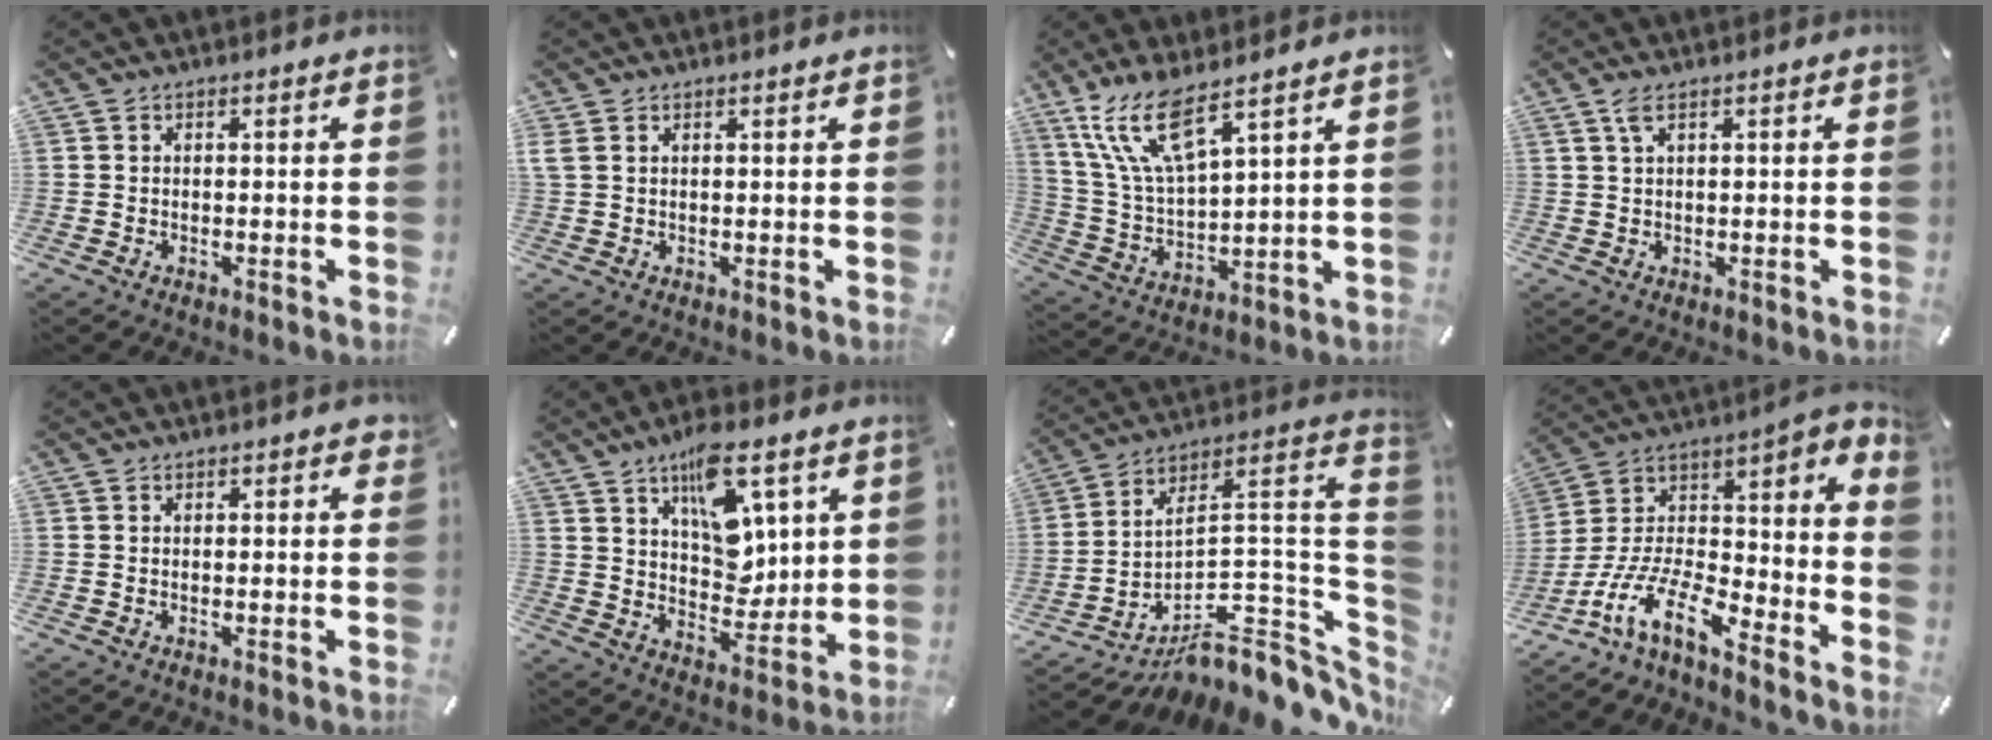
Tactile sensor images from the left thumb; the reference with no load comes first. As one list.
[{"total": 1.3, "force": [0.7, 0.5, 0.9], "torque": [-0.020, -0.001, 0.014]}, {"total": 13.4, "force": [9.1, 3.8, 9.1], "torque": [-0.219, -0.035, 0.160]}, {"total": 2.6, "force": [1.1, 0.6, 2.3], "torque": [-0.050, 0.004, 0.017]}, {"total": 1.2, "force": [0.6, 0.7, 0.7], "torque": [0.000, -0.003, 0.006]}, {"total": 15.3, "force": [7.4, 8.7, 10.1], "torque": [-0.140, -0.033, 0.131]}, {"total": 11.5, "force": [-7.1, 5.5, 7.2], "torque": [-0.038, -0.043, -0.116]}, {"total": 10.6, "force": [-6.3, 2.8, 8.1], "torque": [-0.161, -0.010, -0.116]}]